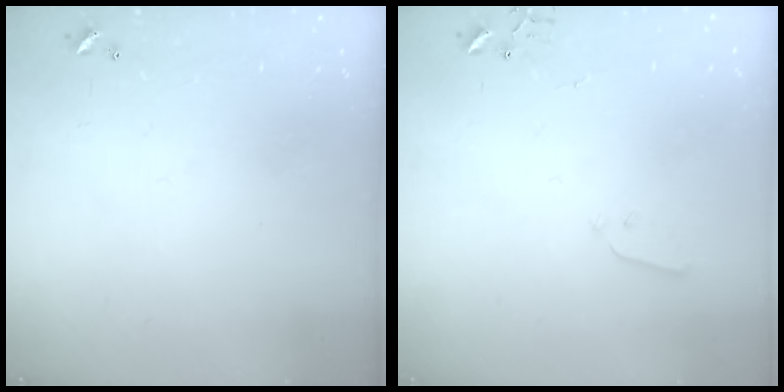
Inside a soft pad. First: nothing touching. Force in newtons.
{"total": 3.0, "press": 3.0, "slide": 0.3}